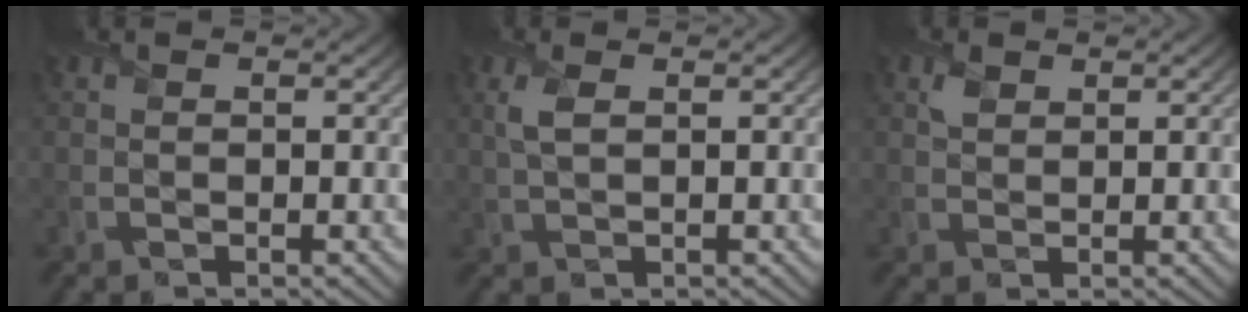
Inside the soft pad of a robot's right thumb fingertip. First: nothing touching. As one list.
[{"total": 2.2, "force": [0.8, 0.8, 1.9], "torque": [-0.055, 0.005, 0.017]}, {"total": 1.4, "force": [0.9, 0.9, 0.5], "torque": [-0.014, 0.001, 0.016]}]